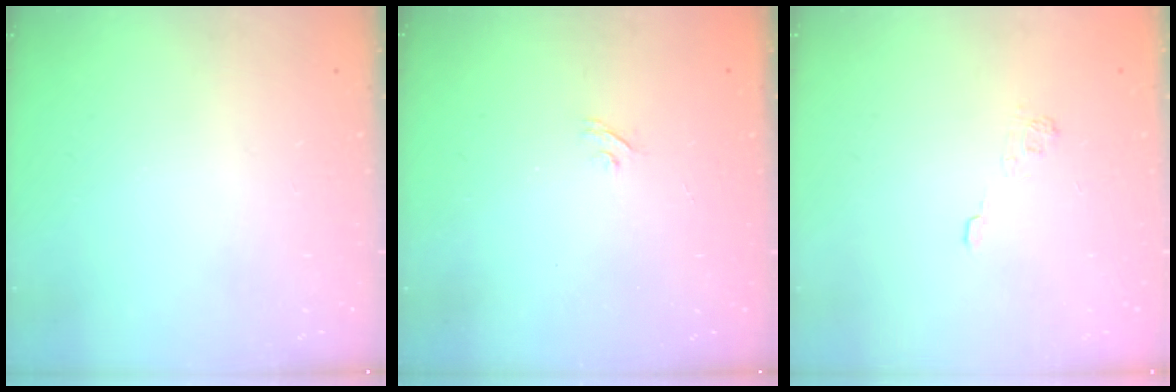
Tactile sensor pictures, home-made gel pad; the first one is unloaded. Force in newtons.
{"total": 2.2, "press": 1.9, "slide": 1.1}
{"total": 2.3, "press": 1.8, "slide": 1.3}